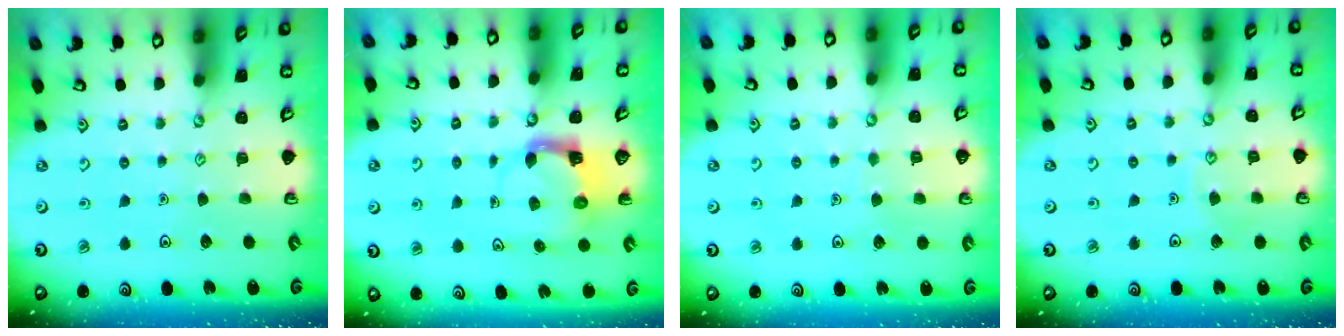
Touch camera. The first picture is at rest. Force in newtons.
{"total": 3.8, "press": 3.8, "slide": 0.7}
{"total": 3.3, "press": 3.3, "slide": 0.3}
{"total": 5.2, "press": 5.1, "slide": 0.3}